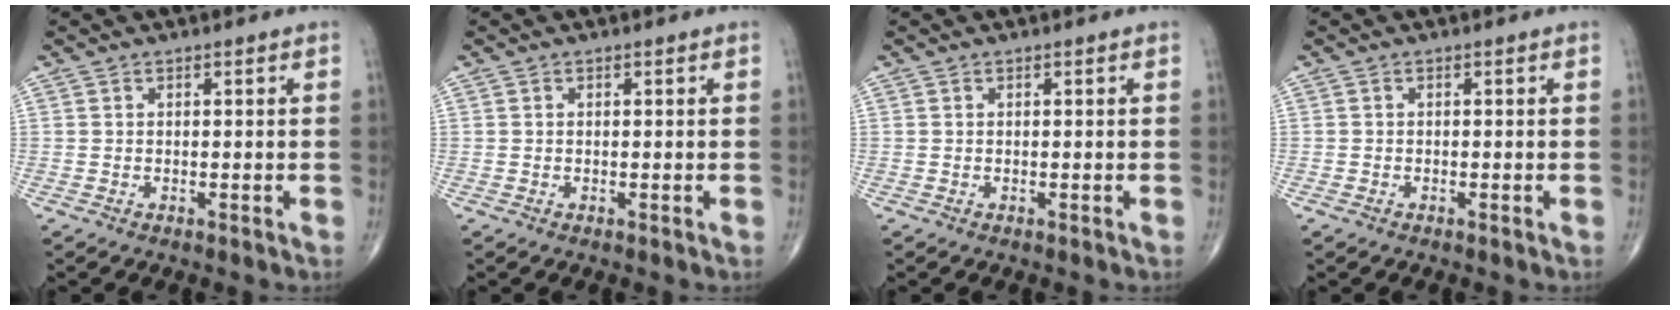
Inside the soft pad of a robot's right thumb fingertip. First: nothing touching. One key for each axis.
{"total": 0.0}
{"total": 0.0}
{"total": 0.6, "fx": -0.4, "fy": 0.3, "fz": 0.2, "tx": -0.005, "ty": -0.001, "tz": -0.011}